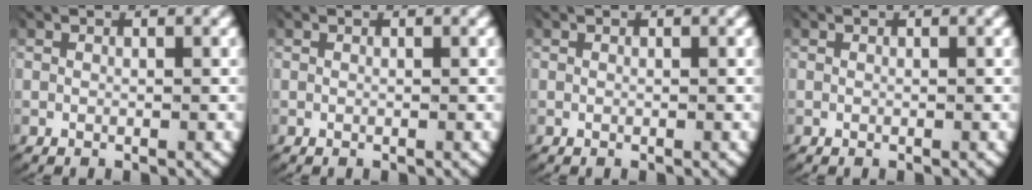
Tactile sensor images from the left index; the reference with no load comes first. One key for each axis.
{"total": 0.0}
{"total": 0.0}
{"total": 0.0}